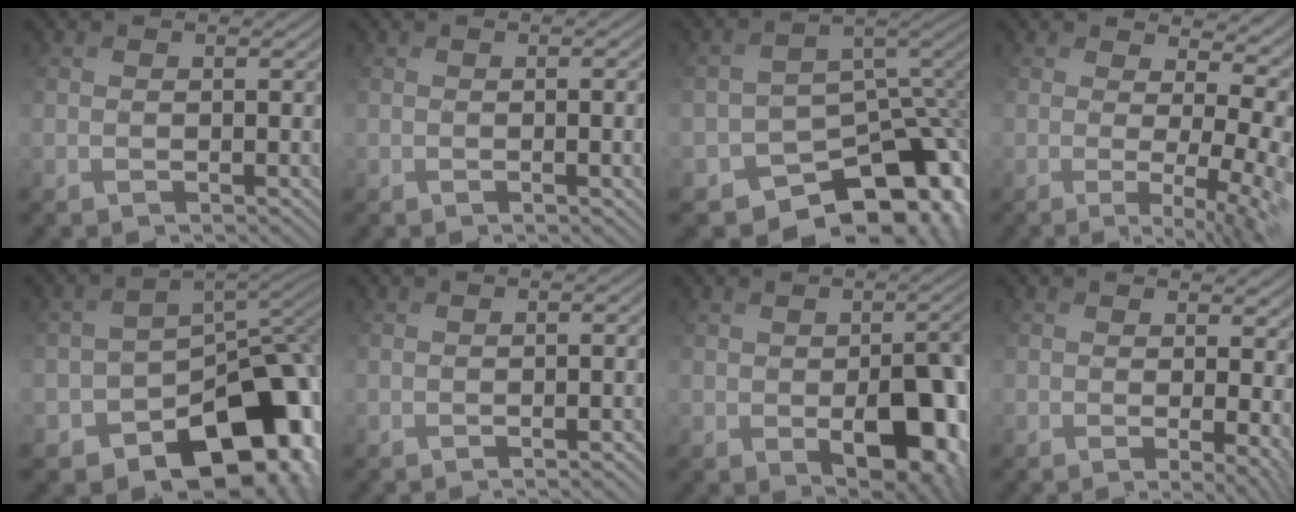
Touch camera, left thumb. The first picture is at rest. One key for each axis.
{"total": 5.1, "fx": -0.7, "fy": 1.9, "fz": 4.7, "tx": -0.054, "ty": -0.003, "tz": 0.006}
{"total": 11.4, "fx": -7.4, "fy": 7.4, "fz": 4.6, "tx": -0.081, "ty": -0.022, "tz": -0.089}
{"total": 13.2, "fx": -0.7, "fy": 6.0, "fz": 11.7, "tx": -0.171, "ty": -0.010, "tz": 0.029}
{"total": 13.0, "fx": -7.2, "fy": 8.5, "fz": 6.7, "tx": -0.085, "ty": -0.010, "tz": -0.095}
{"total": 3.3, "fx": -1.7, "fy": 0.6, "fz": 2.7, "tx": -0.018, "ty": 0.008, "tz": -0.007}
{"total": 10.7, "fx": -2.8, "fy": 6.7, "fz": 7.8, "tx": -0.100, "ty": -0.028, "tz": -0.020}
{"total": 6.2, "fx": -0.7, "fy": 2.9, "fz": 5.4, "tx": -0.100, "ty": -0.008, "tz": 0.005}